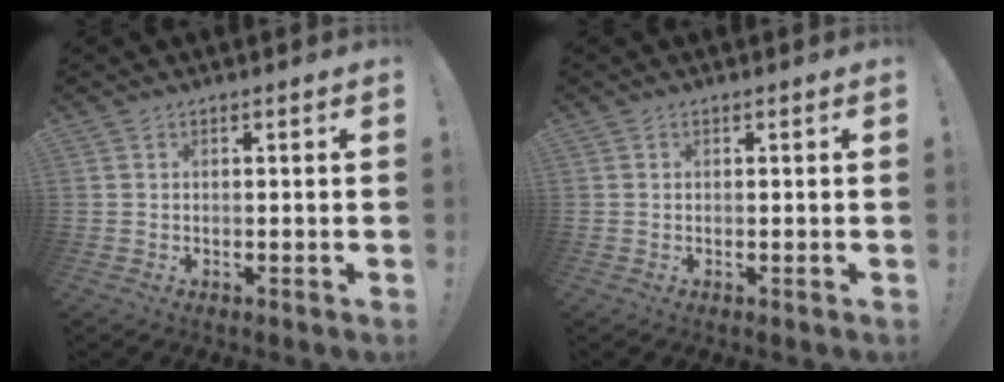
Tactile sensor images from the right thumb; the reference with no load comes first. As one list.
[{"total": 0.0}]